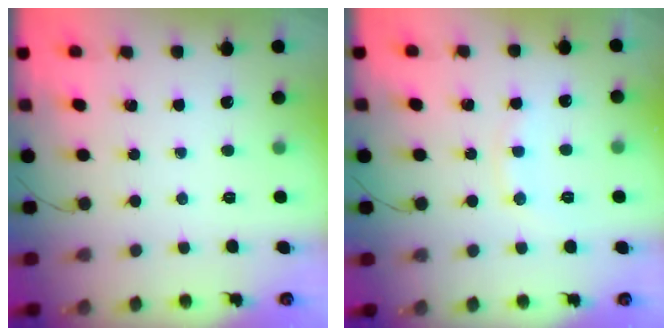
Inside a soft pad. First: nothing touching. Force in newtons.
{"total": 6.9, "press": 6.8, "slide": 0.9}